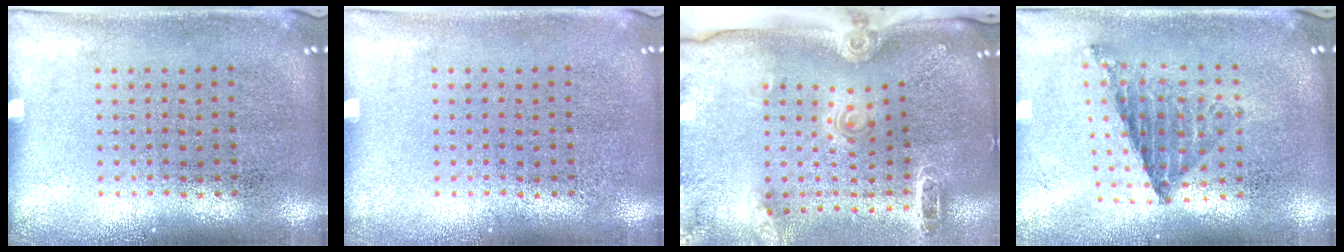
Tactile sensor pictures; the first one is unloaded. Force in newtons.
{"total": 0.0}
{"total": 2.9, "press": 2.0, "slide": 2.0}
{"total": 0.8, "press": 0.8, "slide": 0.1}